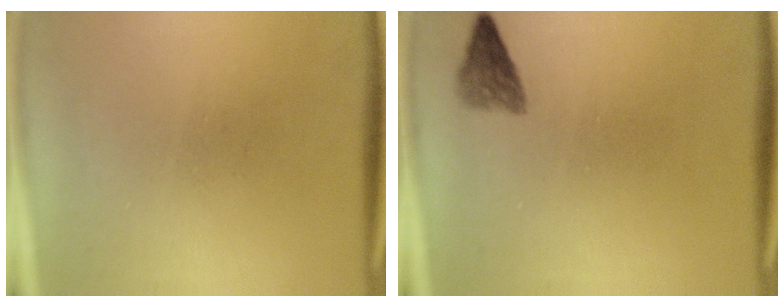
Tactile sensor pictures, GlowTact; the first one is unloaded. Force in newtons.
{"total": 2.3}